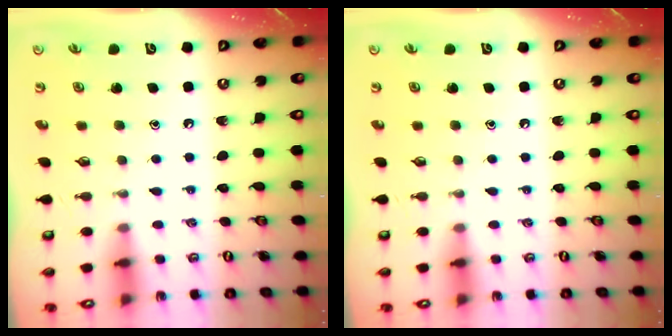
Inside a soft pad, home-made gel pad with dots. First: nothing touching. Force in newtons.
{"total": 0.0}